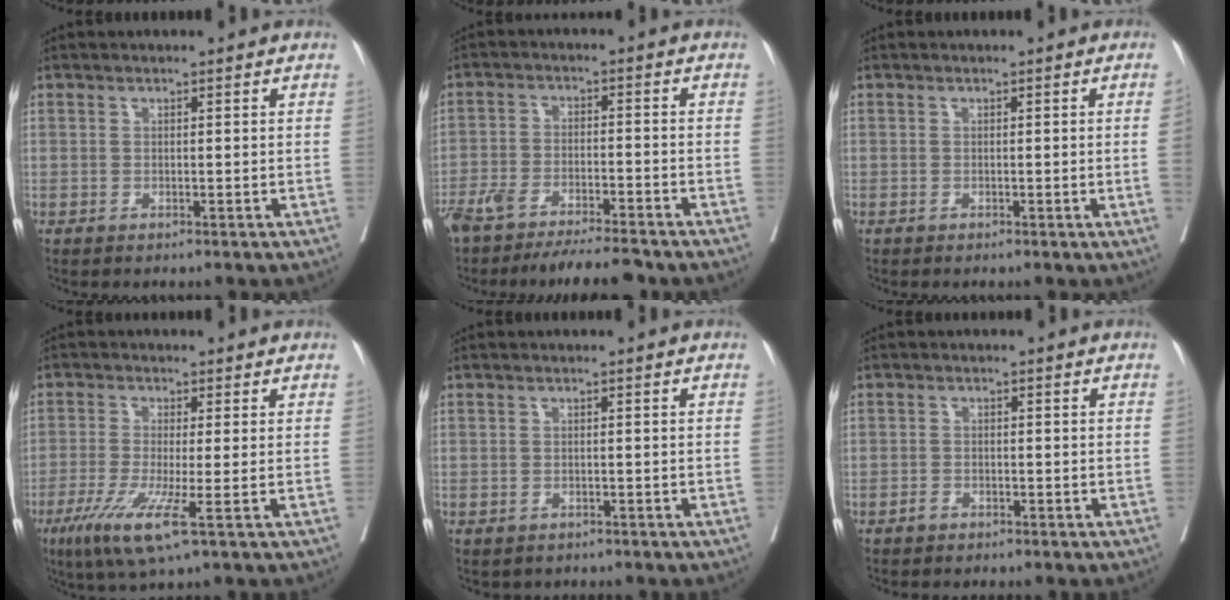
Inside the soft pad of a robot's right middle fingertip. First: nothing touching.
{"total": 12.5, "force": [-10.9, 1.6, 5.9], "torque": [-0.092, -0.006, -0.170]}
{"total": 1.6, "force": [-0.2, -0.7, 1.4], "torque": [-0.018, -0.002, 0.000]}
{"total": 7.3, "force": [-3.2, 0.0, 6.5], "torque": [-0.126, -0.023, -0.058]}
{"total": 1.8, "force": [-1.3, 1.2, 0.4], "torque": [-0.005, 0.001, -0.015]}
{"total": 1.0, "force": [-0.8, 0.6, 0.2], "torque": [-0.003, 0.004, -0.015]}